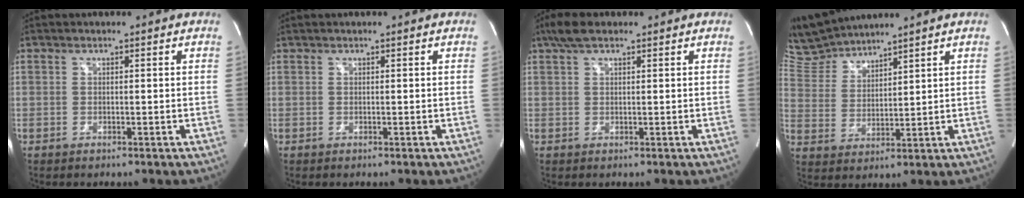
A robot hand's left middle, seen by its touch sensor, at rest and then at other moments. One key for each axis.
{"total": 0.0}
{"total": 3.9, "fx": 2.7, "fy": 1.3, "fz": 2.5, "tx": -0.060, "ty": 0.022, "tz": 0.052}
{"total": 7.3, "fx": 7.2, "fy": 0.5, "fz": 0.5, "tx": -0.029, "ty": 0.014, "tz": 0.155}